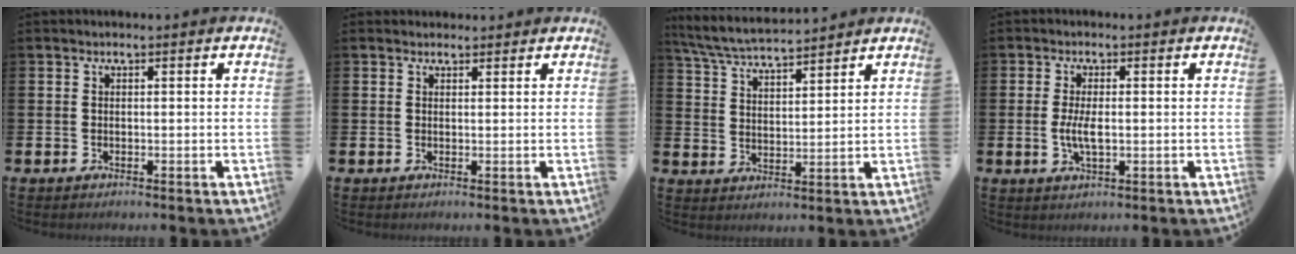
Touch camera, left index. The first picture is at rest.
{"total": 1.1, "force": [1.0, 0.5, 0.1], "torque": [0.019, -0.004, 0.014]}
{"total": 5.8, "force": [5.6, 0.6, 1.2], "torque": [-0.046, -0.031, 0.099]}
{"total": 3.5, "force": [-0.2, 1.3, 3.2], "torque": [-0.064, -0.001, -0.007]}